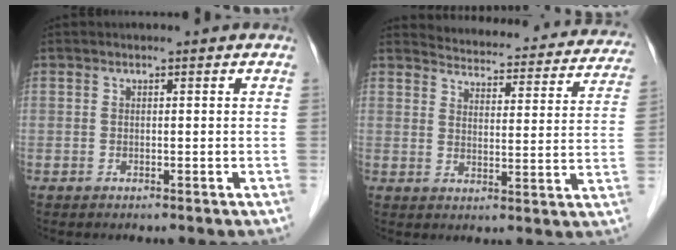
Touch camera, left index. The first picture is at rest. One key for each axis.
{"total": 21.7, "fx": 20.6, "fy": 4.9, "fz": 4.9, "tx": -0.055, "ty": -0.038, "tz": 0.235}